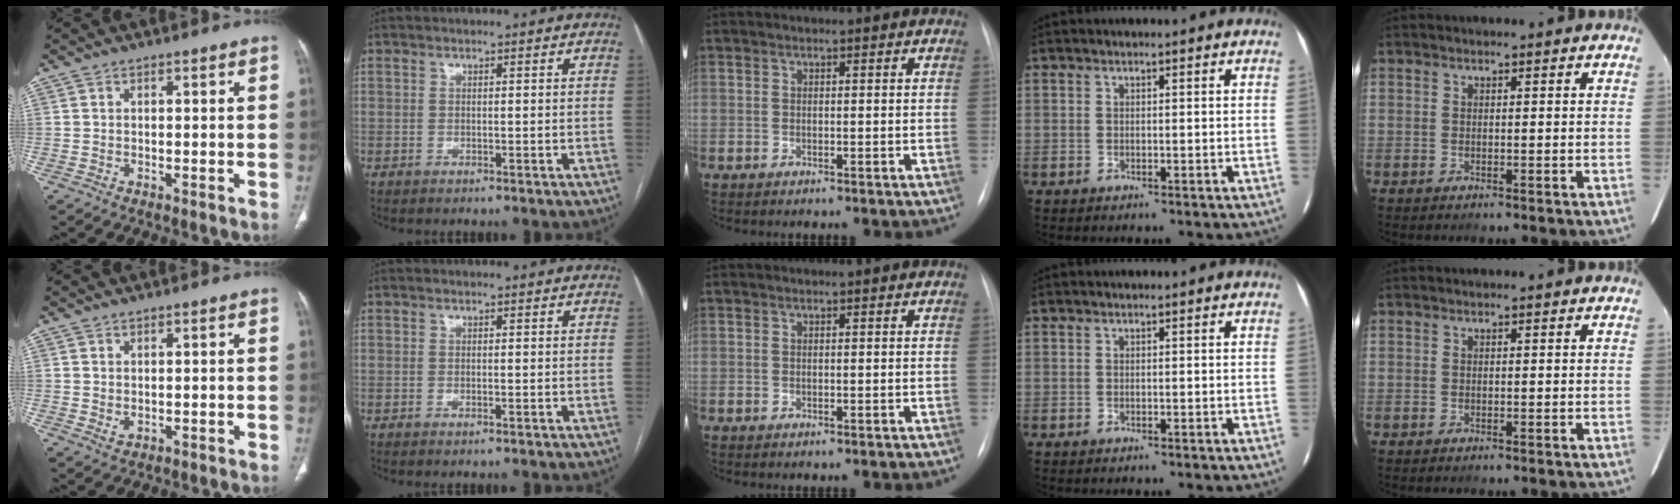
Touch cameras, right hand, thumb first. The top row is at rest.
{"thumb": {"total": 1.2, "force": [0.2, 0.8, 0.8], "torque": [-0.015, -0.006, 0.011]}, "index": {"total": 0.6, "force": [-0.4, 0.0, 0.5], "torque": [-0.009, -0.001, -0.005]}}